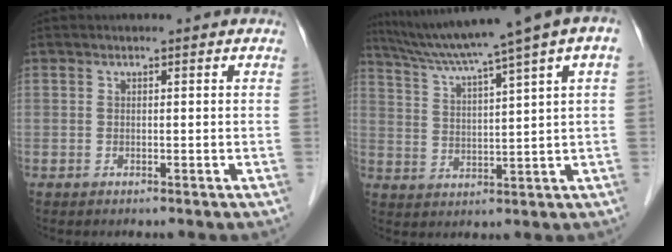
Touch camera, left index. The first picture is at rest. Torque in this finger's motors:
{"motor_torque": [0.69, -0.77, 0.91, 0.21]}